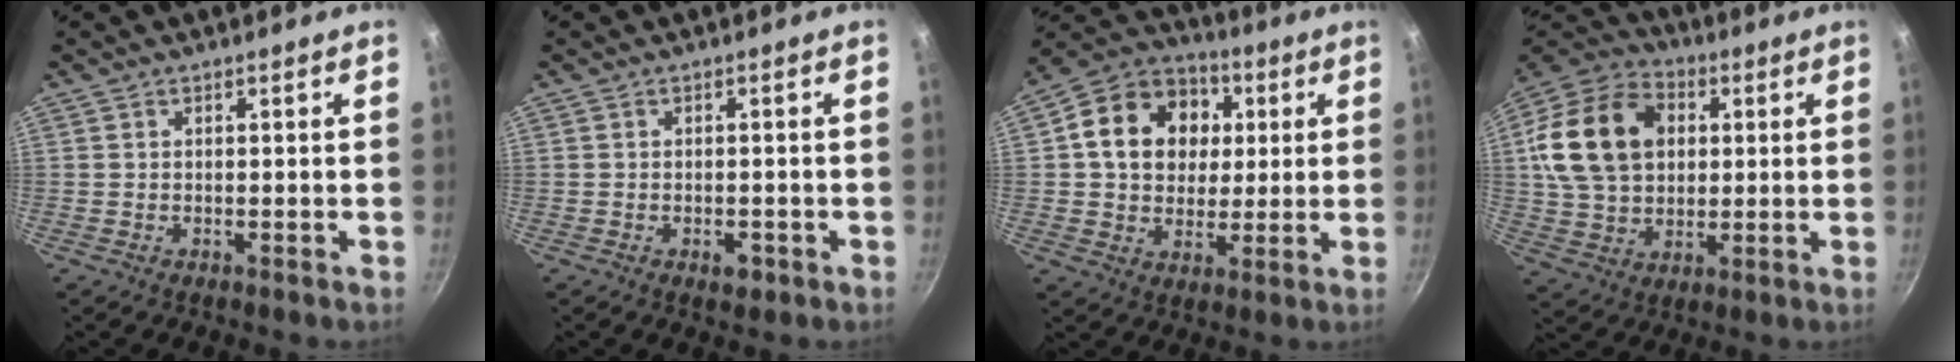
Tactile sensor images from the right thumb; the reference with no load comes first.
{"total": 2.5, "force": [-1.1, 1.4, 1.8], "torque": [-0.021, 0.007, -0.012]}
{"total": 17.5, "force": [3.4, 14.0, 10.0], "torque": [-0.143, 0.016, 0.047]}
{"total": 20.0, "force": [4.0, 14.8, 12.9], "torque": [-0.211, 0.017, 0.066]}